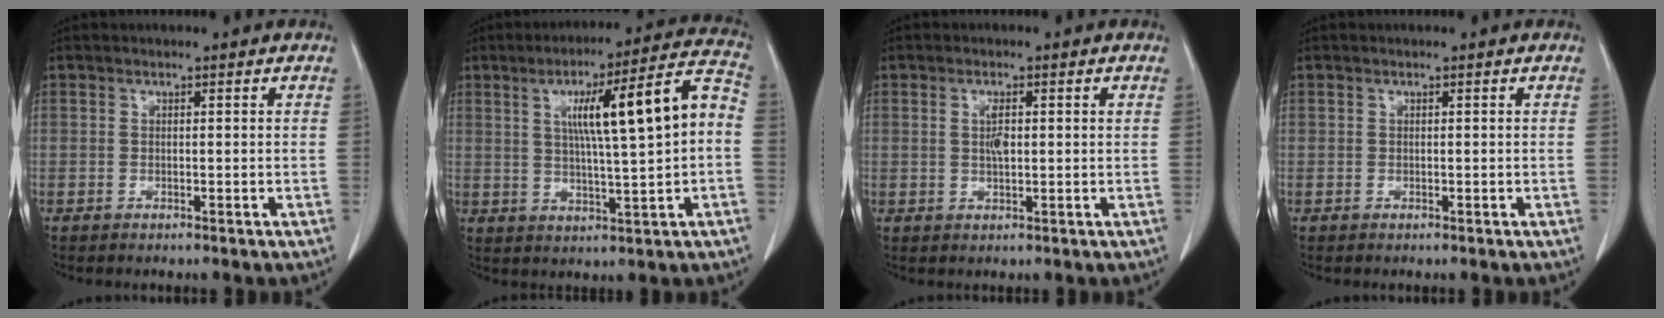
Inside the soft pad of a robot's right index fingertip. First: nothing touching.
{"total": 14.6, "force": [1.5, 1.1, 14.5], "torque": [-0.214, 0.034, 0.025]}
{"total": 2.7, "force": [0.5, 0.7, 2.6], "torque": [-0.051, 0.007, 0.011]}
{"total": 0.0}